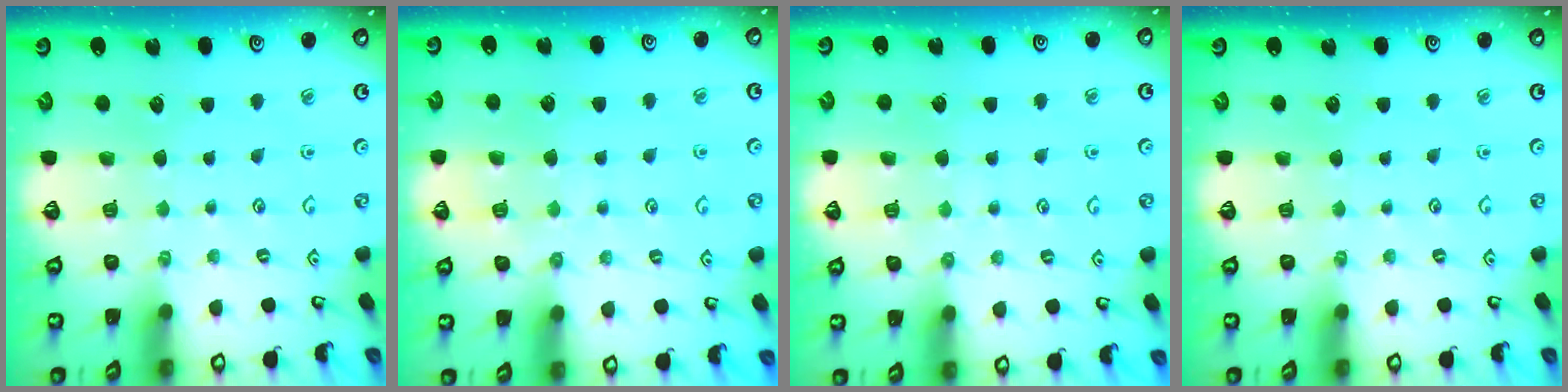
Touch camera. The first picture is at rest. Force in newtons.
{"total": 6.3, "press": 6.2, "slide": 0.6}
{"total": 5.7, "press": 5.7, "slide": 0.6}
{"total": 0.0}